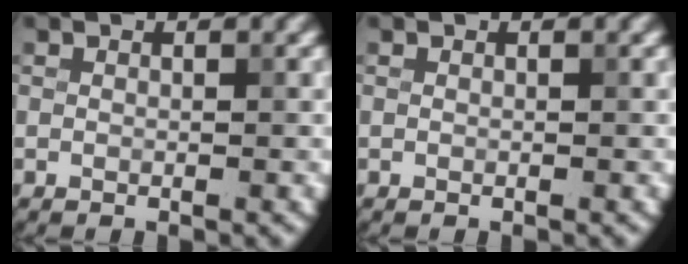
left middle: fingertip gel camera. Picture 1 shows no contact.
{"total": 0.0}